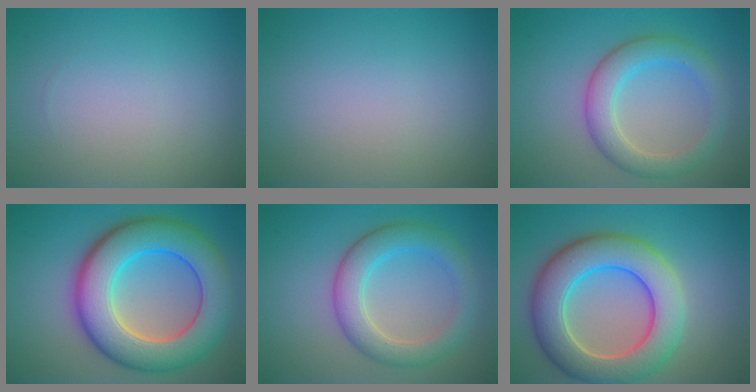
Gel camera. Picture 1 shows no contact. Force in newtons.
{"total": 0.0}
{"total": 4.4, "press": 4.4, "slide": 0.1}
{"total": 11.0, "press": 11.0, "slide": 0.4}
{"total": 4.9, "press": 4.9, "slide": 0.0}
{"total": 9.3, "press": 9.3, "slide": 0.4}